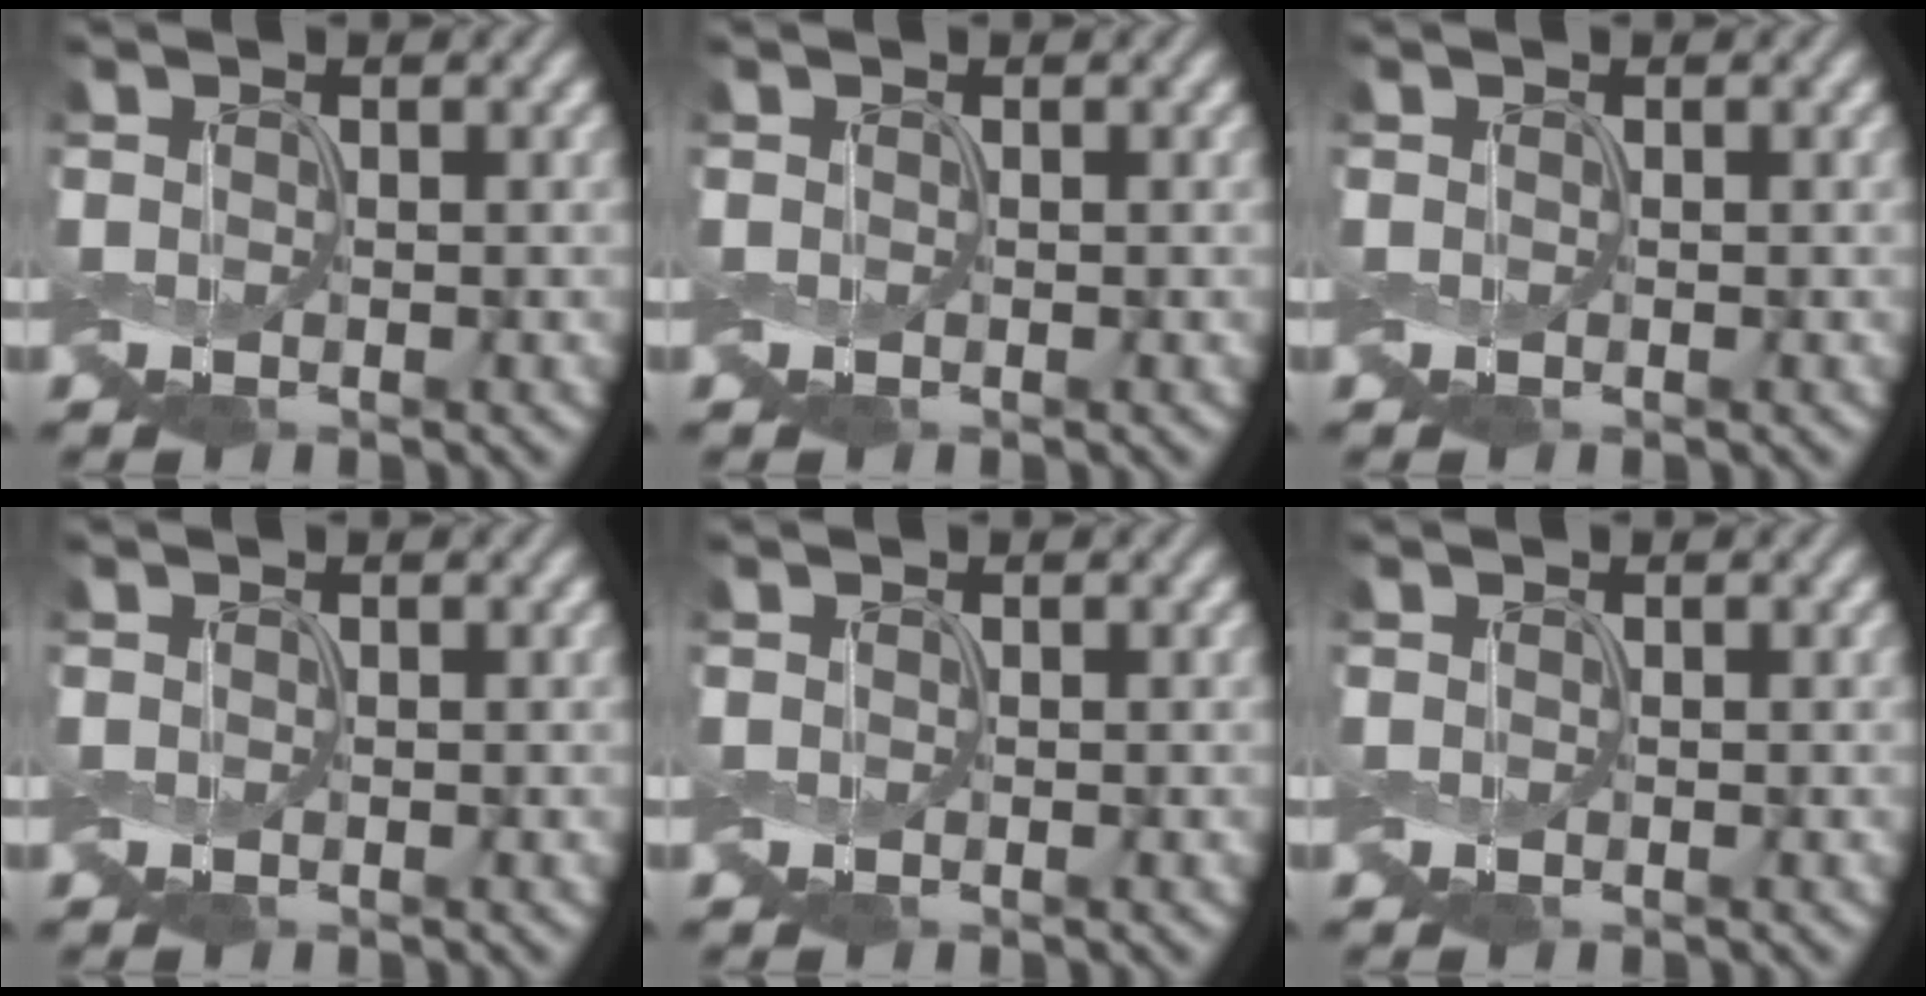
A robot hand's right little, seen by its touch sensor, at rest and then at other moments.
{"total": 0.0}
{"total": 0.0}
{"total": 0.0}
{"total": 0.0}
{"total": 0.0}